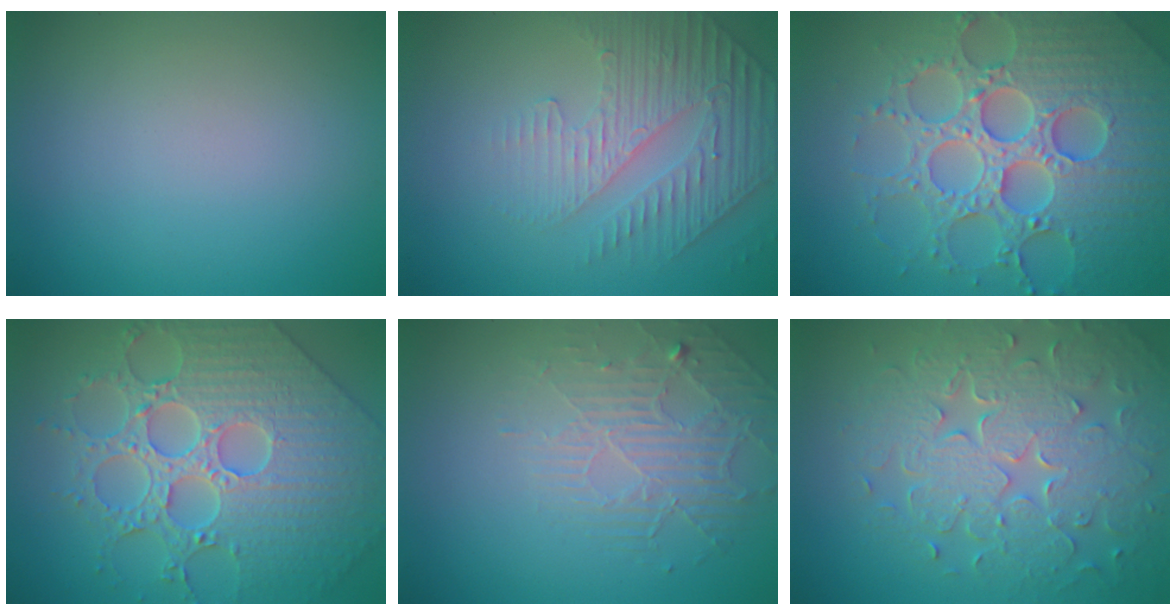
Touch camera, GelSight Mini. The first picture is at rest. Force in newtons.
{"total": 4.7, "press": 3.3, "slide": 3.4}
{"total": 7.9, "press": 7.7, "slide": 1.8}
{"total": 7.5, "press": 6.6, "slide": 3.5}
{"total": 2.3, "press": 1.7, "slide": 1.6}
{"total": 8.6, "press": 6.1, "slide": 6.1}